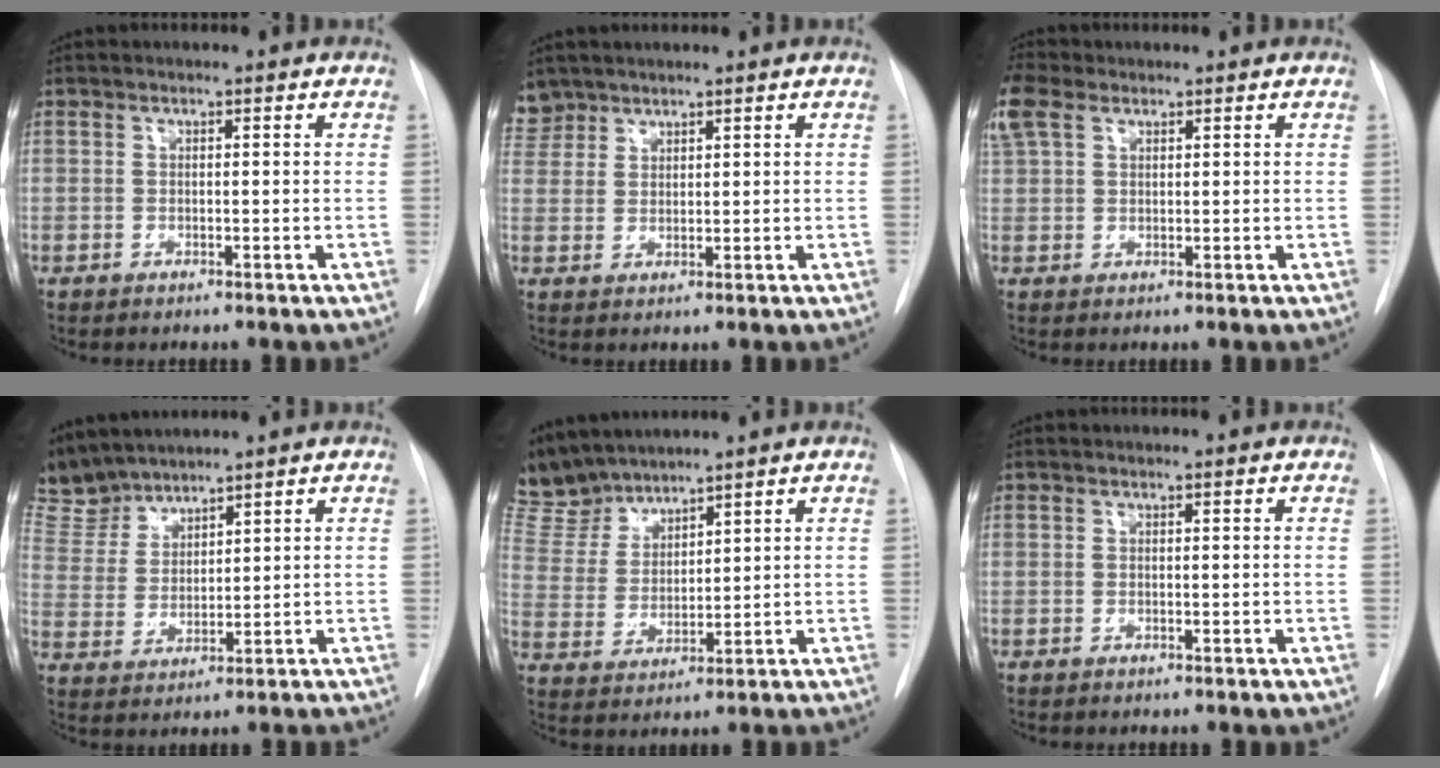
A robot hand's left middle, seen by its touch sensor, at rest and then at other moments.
{"total": 3.9, "force": [3.4, 1.9, -0.3], "torque": [0.011, 0.009, 0.071]}
{"total": 5.1, "force": [2.9, 3.1, 2.9], "torque": [-0.083, 0.025, 0.065]}
{"total": 6.6, "force": [6.4, 1.3, 0.4], "torque": [-0.023, 0.013, 0.145]}
{"total": 8.6, "force": [8.2, 2.0, 1.4], "torque": [-0.046, 0.010, 0.183]}
{"total": 0.0}